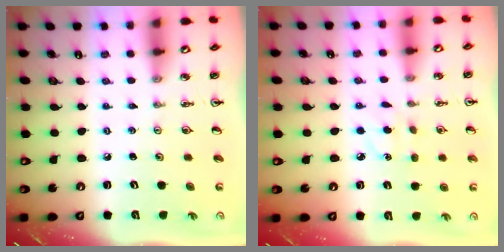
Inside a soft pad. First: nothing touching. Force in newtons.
{"total": 3.9, "press": 3.9, "slide": 0.5}